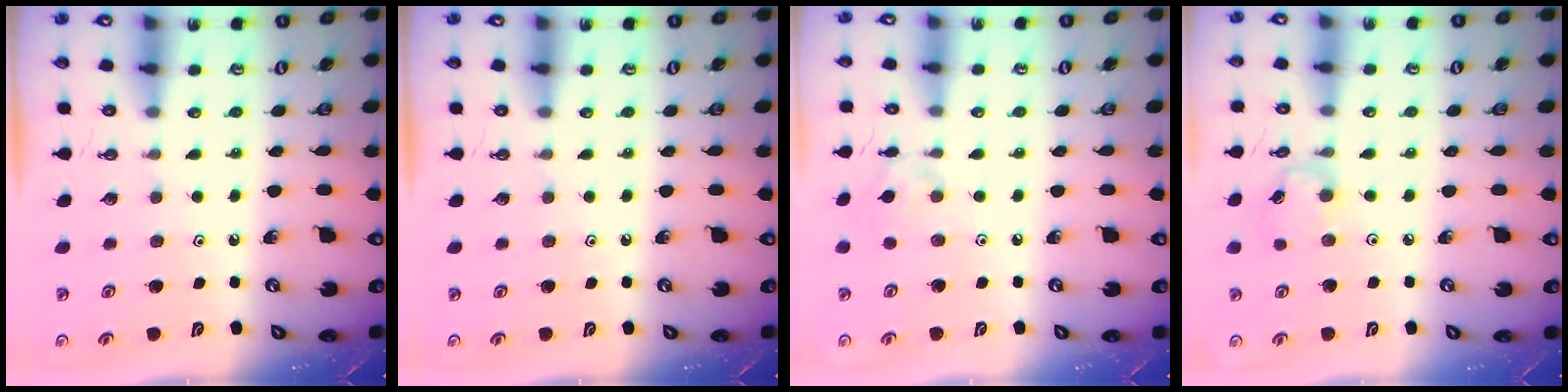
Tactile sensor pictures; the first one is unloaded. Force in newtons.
{"total": 0.0}
{"total": 2.6, "press": 2.6, "slide": 0.6}
{"total": 5.2, "press": 5.2, "slide": 0.3}